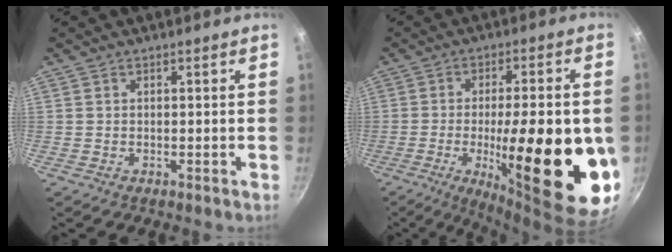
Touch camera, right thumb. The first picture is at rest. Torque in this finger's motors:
{"motor_torque": [1.03, 3.82, 2.77, 0.00, 0.41]}